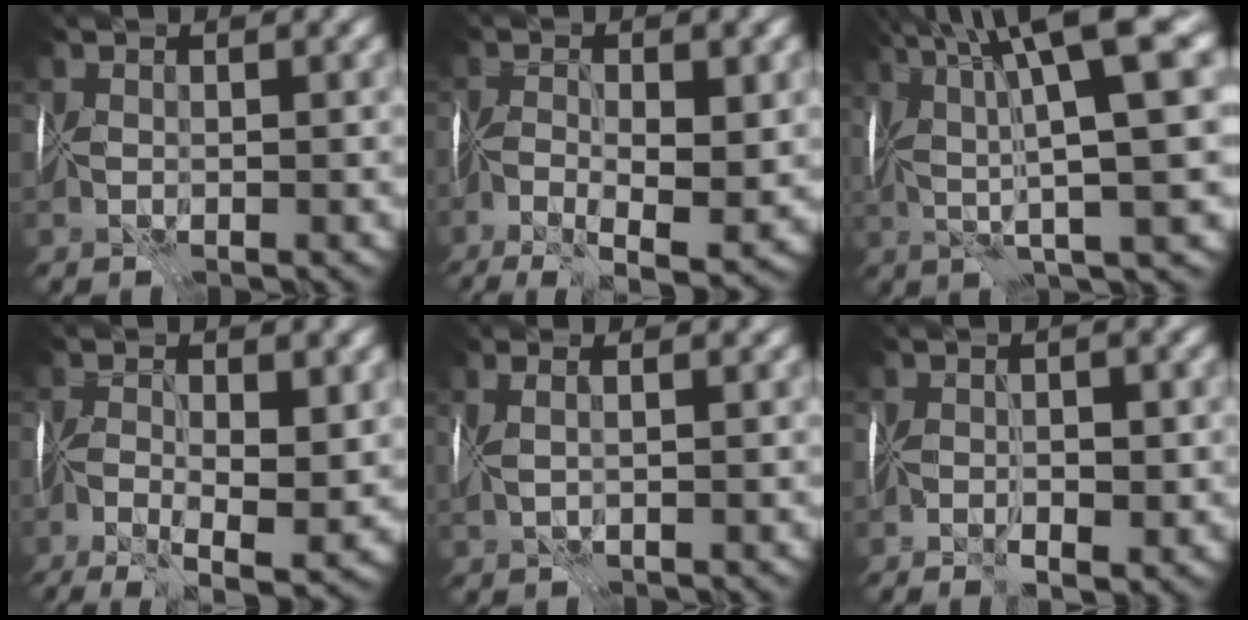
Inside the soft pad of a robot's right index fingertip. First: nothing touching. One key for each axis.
{"total": 7.8, "fx": -2.9, "fy": 2.3, "fz": 6.8, "tx": -0.121, "ty": -0.017, "tz": -0.043}
{"total": 11.9, "fx": 3.3, "fy": 1.7, "fz": 11.4, "tx": -0.183, "ty": 0.021, "tz": 0.061}
{"total": 7.3, "fx": -2.1, "fy": 2.2, "fz": 6.7, "tx": -0.116, "ty": -0.018, "tz": -0.027}
{"total": 1.9, "fx": 1.0, "fy": 0.4, "fz": 1.6, "tx": -0.021, "ty": 0.018, "tz": 0.008}
{"total": 2.5, "fx": -1.1, "fy": 0.8, "fz": 2.1, "tx": -0.034, "ty": -0.006, "tz": -0.017}